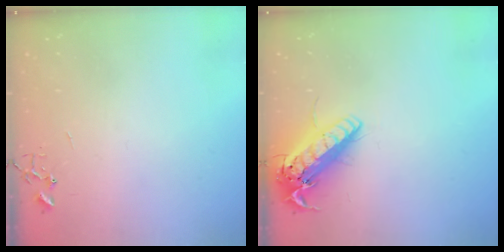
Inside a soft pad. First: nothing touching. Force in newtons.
{"total": 18.2, "press": 17.9, "slide": 3.4}